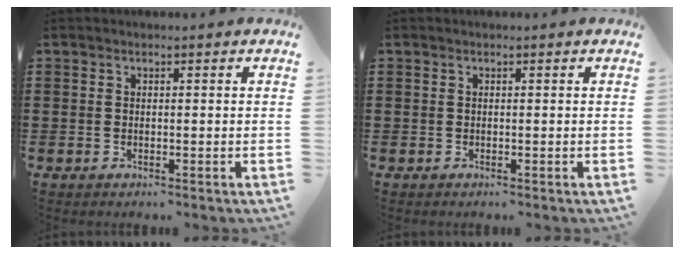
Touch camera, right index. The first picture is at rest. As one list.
[{"total": 0.0}]